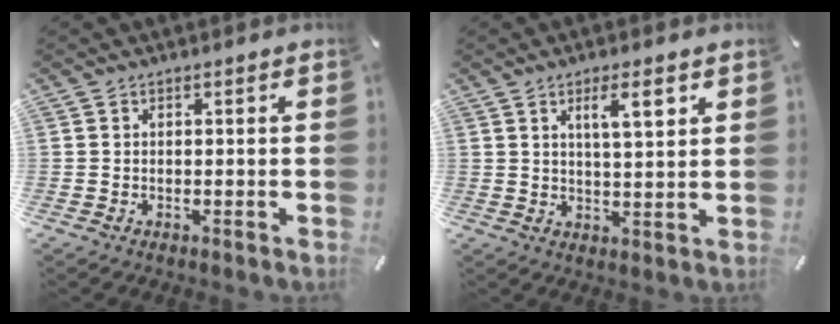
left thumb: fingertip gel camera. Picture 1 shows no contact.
{"total": 7.2, "force": [3.4, 1.9, 6.1], "torque": [-0.095, -0.012, 0.050]}